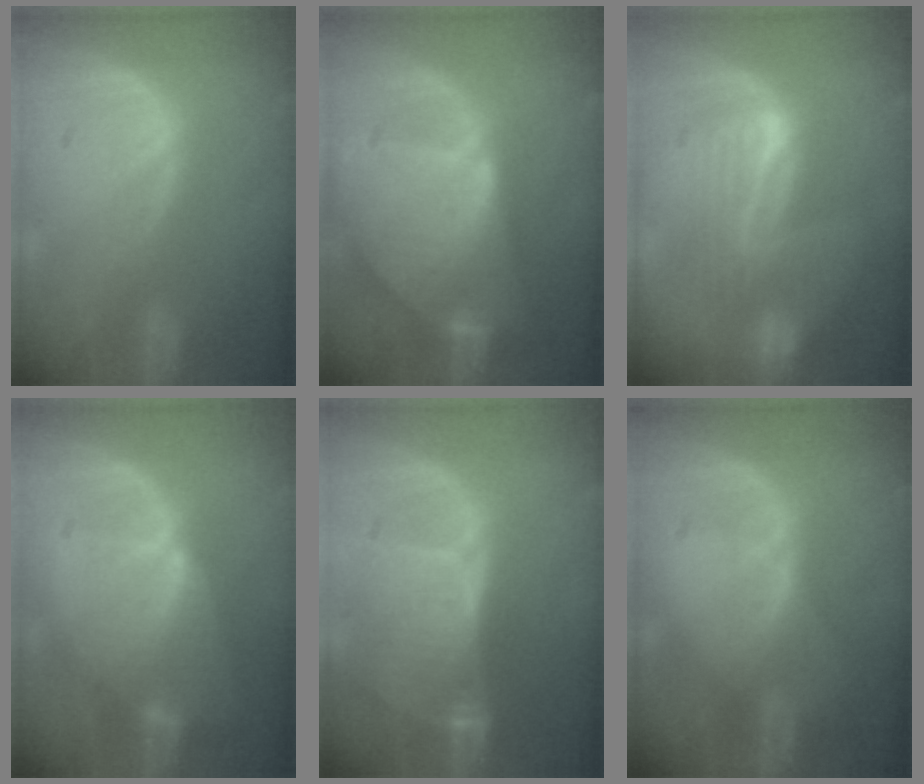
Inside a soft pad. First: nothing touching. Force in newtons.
{"total": 9.5, "press": 8.2, "slide": 4.8}
{"total": 6.7, "press": 6.5, "slide": 1.4}
{"total": 6.5, "press": 5.8, "slide": 3.0}
{"total": 8.4, "press": 7.6, "slide": 3.5}
{"total": 1.8, "press": 1.2, "slide": 1.3}